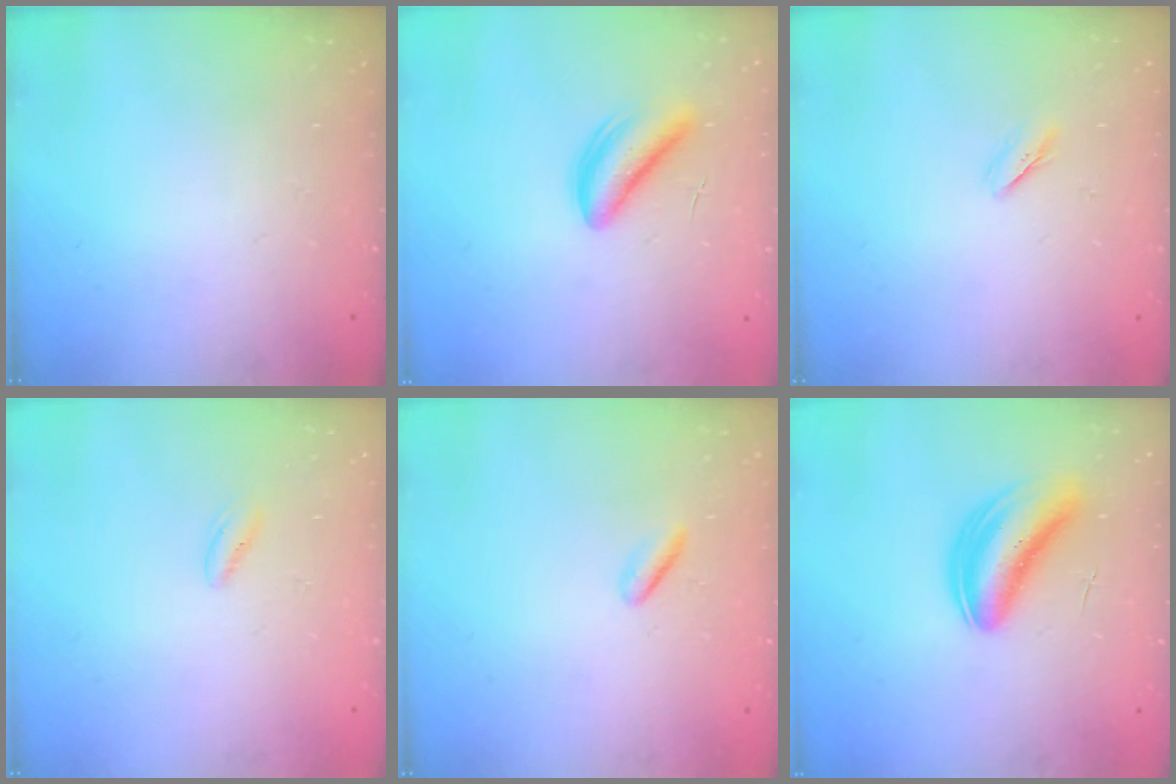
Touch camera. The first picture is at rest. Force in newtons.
{"total": 5.2, "press": 5.1, "slide": 0.9}
{"total": 2.4, "press": 2.2, "slide": 0.9}
{"total": 1.0, "press": 0.9, "slide": 0.5}
{"total": 1.0, "press": 0.7, "slide": 0.6}
{"total": 6.4, "press": 6.1, "slide": 2.0}